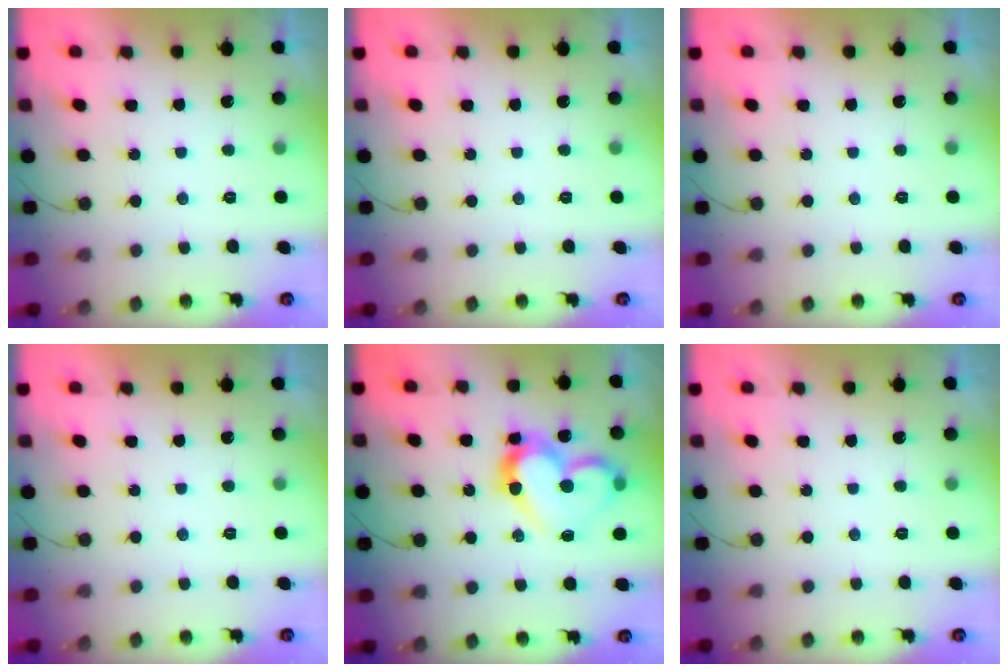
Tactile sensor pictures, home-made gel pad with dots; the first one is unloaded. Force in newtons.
{"total": 0.0}
{"total": 0.0}
{"total": 1.7, "press": 1.6, "slide": 0.1}
{"total": 16.2, "press": 16.0, "slide": 2.1}
{"total": 0.0}